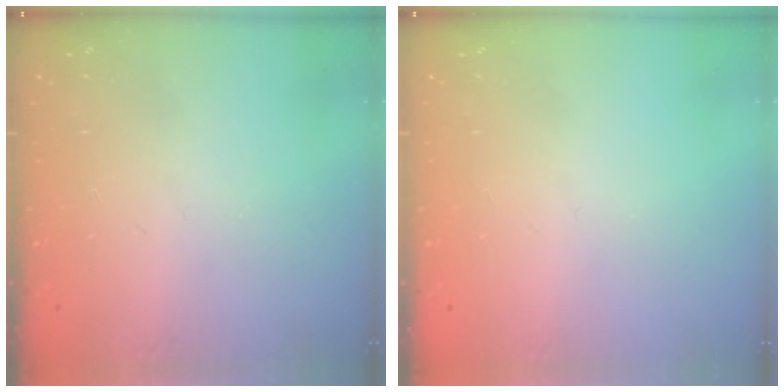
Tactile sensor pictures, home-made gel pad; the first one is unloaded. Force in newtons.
{"total": 0.0}